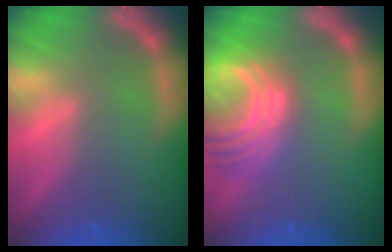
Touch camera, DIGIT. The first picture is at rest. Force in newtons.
{"total": 8.1}